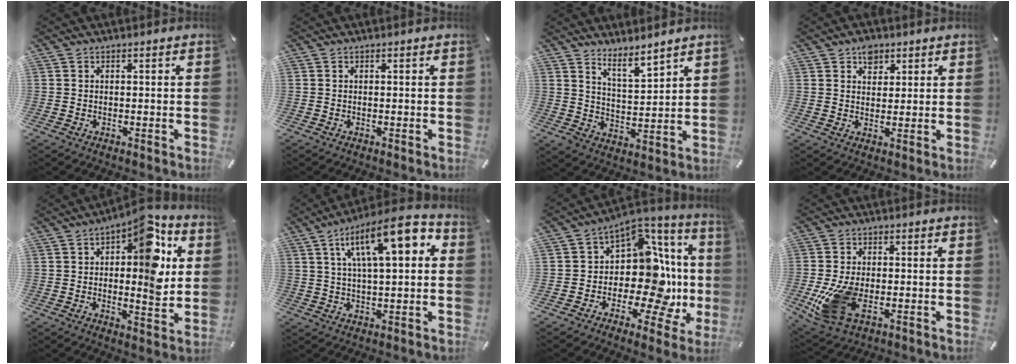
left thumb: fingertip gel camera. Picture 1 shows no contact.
{"total": 0.0}
{"total": 6.6, "force": [6.2, 1.5, 1.8], "torque": [-0.032, -0.049, 0.111]}
{"total": 4.0, "force": [2.5, 3.0, 0.9], "torque": [0.008, -0.010, 0.041]}
{"total": 14.7, "force": [4.9, 6.8, 12.1], "torque": [-0.138, -0.040, 0.077]}
{"total": 15.3, "force": [6.5, 5.1, 12.9], "torque": [-0.202, -0.023, 0.103]}
{"total": 17.7, "force": [-2.1, 10.4, 14.2], "torque": [-0.228, -0.033, -0.039]}
{"total": 11.9, "force": [-2.7, 7.1, 9.2], "torque": [-0.201, -0.006, -0.041]}